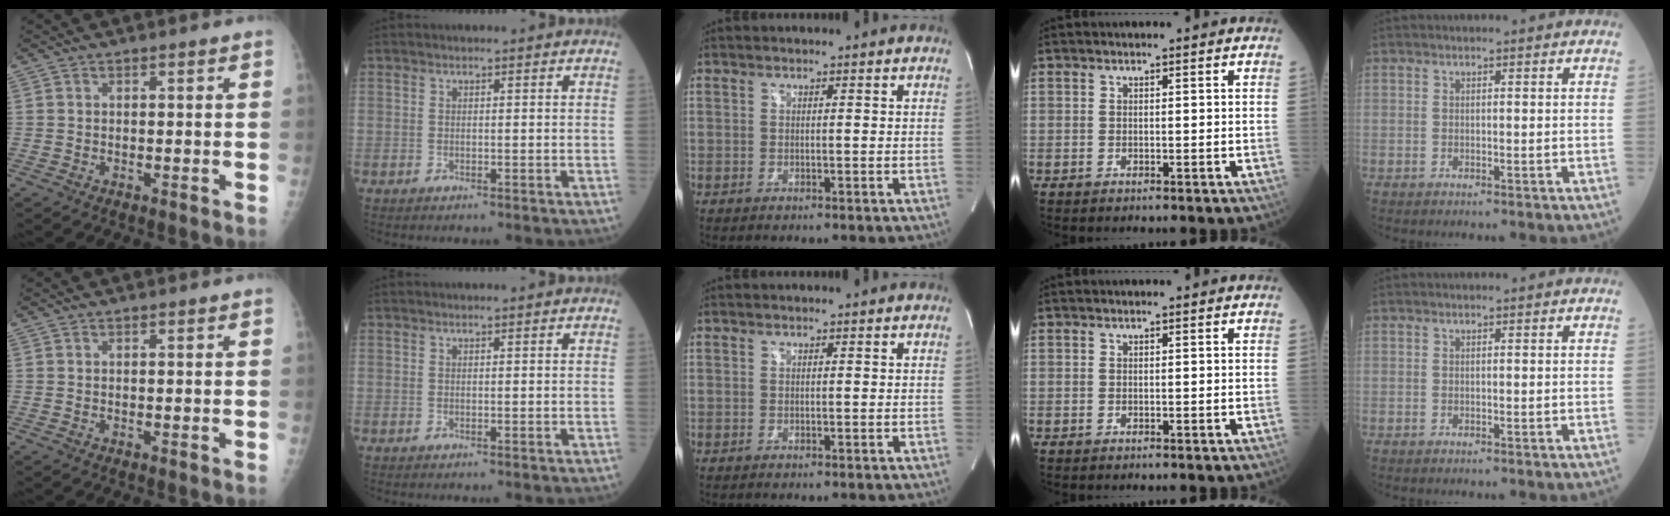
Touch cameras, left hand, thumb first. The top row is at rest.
{}